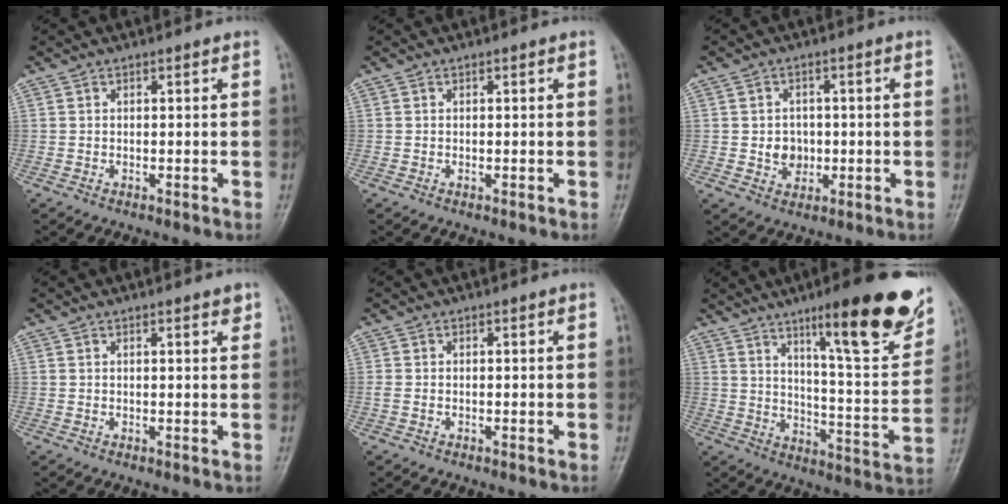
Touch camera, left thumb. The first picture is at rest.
{"total": 0.0}
{"total": 4.2, "force": [-0.4, 3.7, 2.0], "torque": [-0.007, 0.003, -0.004]}
{"total": 1.6, "force": [1.1, 0.3, 1.1], "torque": [-0.012, -0.005, 0.013]}
{"total": 1.0, "force": [-0.2, 0.6, 0.7], "torque": [-0.015, 0.007, 0.001]}
{"total": 22.1, "force": [13.4, 4.3, 17.1], "torque": [-0.201, -0.063, 0.199]}